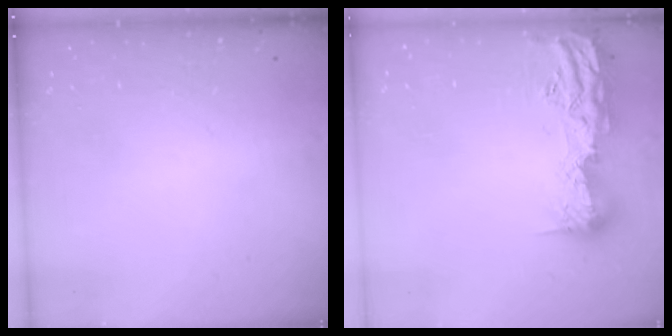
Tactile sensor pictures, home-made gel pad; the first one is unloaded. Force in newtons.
{"total": 16.3, "press": 15.9, "slide": 3.5}